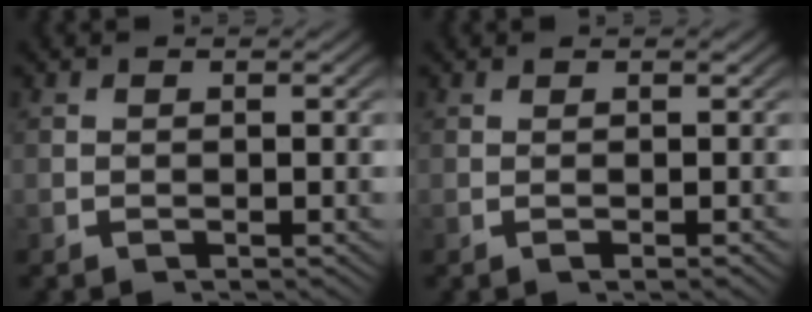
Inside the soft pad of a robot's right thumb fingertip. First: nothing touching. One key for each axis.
{"total": 1.0, "fx": -0.1, "fy": 0.2, "fz": 1.0, "tx": -0.016, "ty": 0.005, "tz": -0.005}